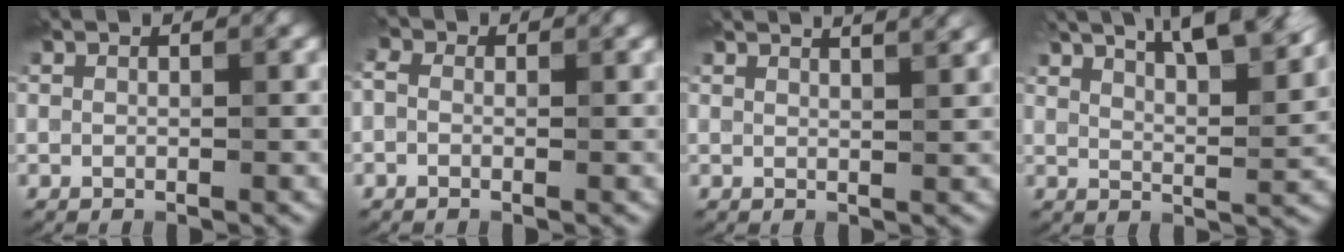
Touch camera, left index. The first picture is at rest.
{"total": 2.2, "force": [0.2, 1.7, 1.4], "torque": [-0.025, 0.006, -0.019]}
{"total": 5.1, "force": [3.7, 1.9, 2.8], "torque": [-0.004, 0.034, 0.012]}
{"total": 10.8, "force": [7.1, 3.4, 7.3], "torque": [-0.081, 0.033, 0.079]}